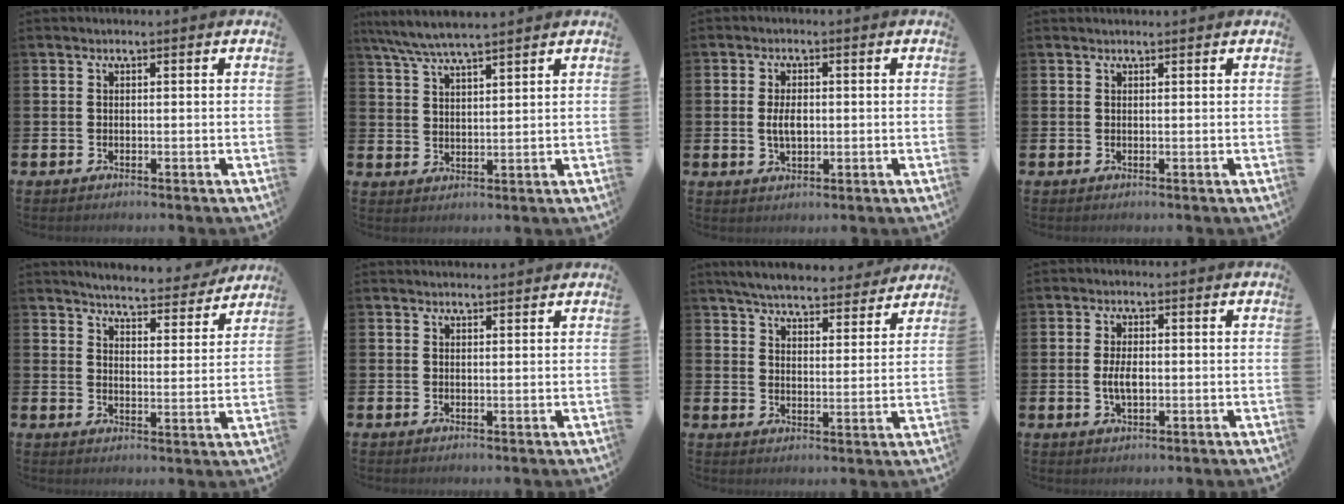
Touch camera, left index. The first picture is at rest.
{"total": 5.9, "force": [5.4, 0.4, 2.2], "torque": [-0.064, -0.016, 0.099]}
{"total": 3.5, "force": [0.1, 1.9, 2.9], "torque": [-0.049, 0.003, -0.002]}
{"total": 0.6, "force": [0.6, 0.0, 0.0], "torque": [0.010, -0.004, 0.009]}
{"total": 5.1, "force": [5.0, 0.4, 0.7], "torque": [-0.024, -0.041, 0.083]}
{"total": 1.4, "force": [1.4, 0.2, 0.0], "torque": [0.009, -0.006, 0.024]}
{"total": 5.9, "force": [5.8, 0.9, 1.2], "torque": [-0.043, -0.034, 0.101]}
{"total": 3.6, "force": [-0.3, 1.7, 3.1], "torque": [-0.066, 0.002, -0.008]}